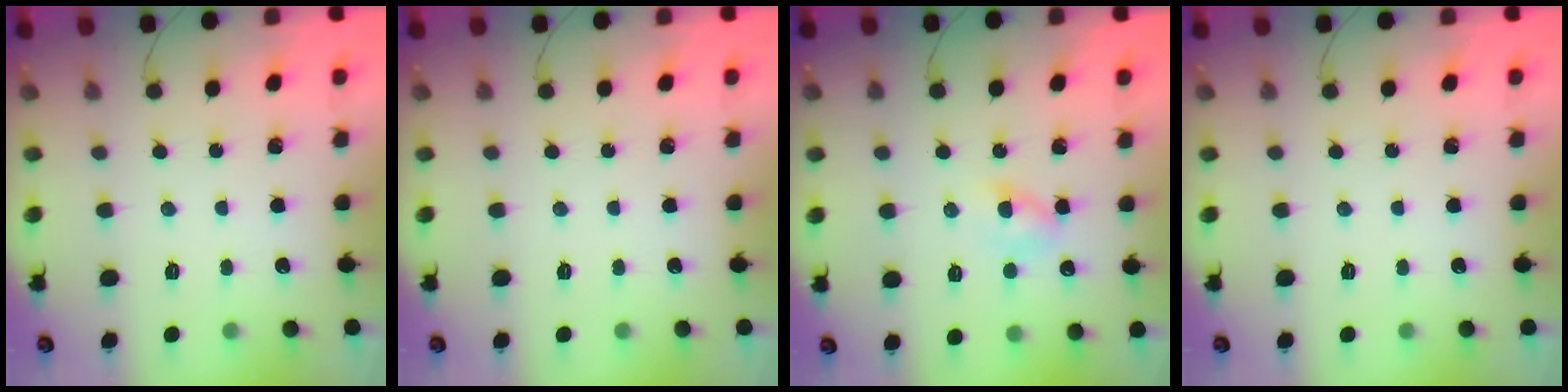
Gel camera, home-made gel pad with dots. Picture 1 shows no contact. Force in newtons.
{"total": 0.0}
{"total": 3.3, "press": 3.0, "slide": 1.3}
{"total": 0.0}